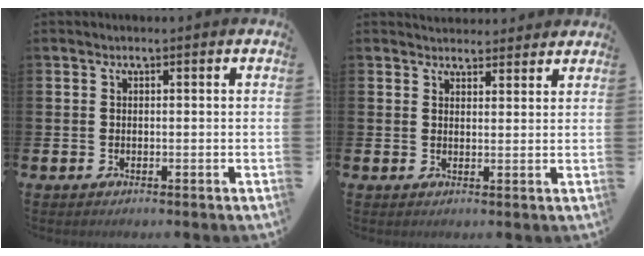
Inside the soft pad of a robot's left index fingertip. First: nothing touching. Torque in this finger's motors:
{"motor_torque": [1.07, -1.06, 0.10, 0.00]}